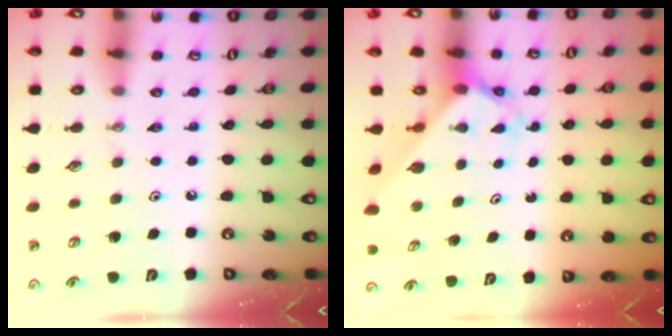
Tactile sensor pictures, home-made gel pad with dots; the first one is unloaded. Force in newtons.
{"total": 2.3, "press": 2.3, "slide": 0.2}